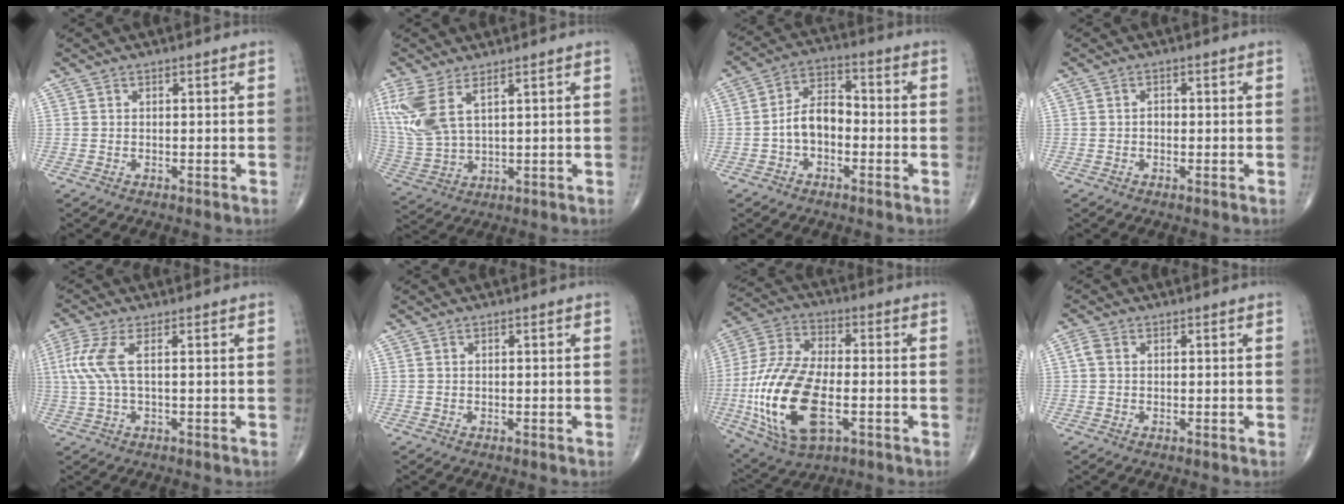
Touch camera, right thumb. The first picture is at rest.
{"total": 10.8, "force": [5.1, 4.6, 8.4], "torque": [-0.209, -0.013, 0.117]}
{"total": 7.6, "force": [-1.8, 4.8, 5.6], "torque": [-0.083, 0.037, -0.045]}
{"total": 1.0, "force": [-0.3, 0.8, 0.6], "torque": [0.001, 0.004, -0.009]}
{"total": 6.1, "force": [1.1, 1.8, 5.7], "torque": [-0.174, 0.012, 0.022]}
{"total": 0.0}
{"total": 21.4, "force": [-4.7, 10.6, 18.0], "torque": [-0.381, 0.007, -0.078]}
{"total": 1.9, "force": [0.3, 1.4, 1.2], "torque": [-0.026, 0.009, 0.005]}